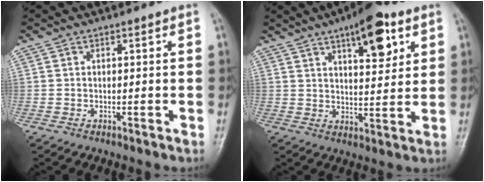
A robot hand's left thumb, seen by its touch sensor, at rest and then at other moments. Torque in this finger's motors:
{"motor_torque": [-0.17, 0.53, 0.03, -0.25, 0.14]}